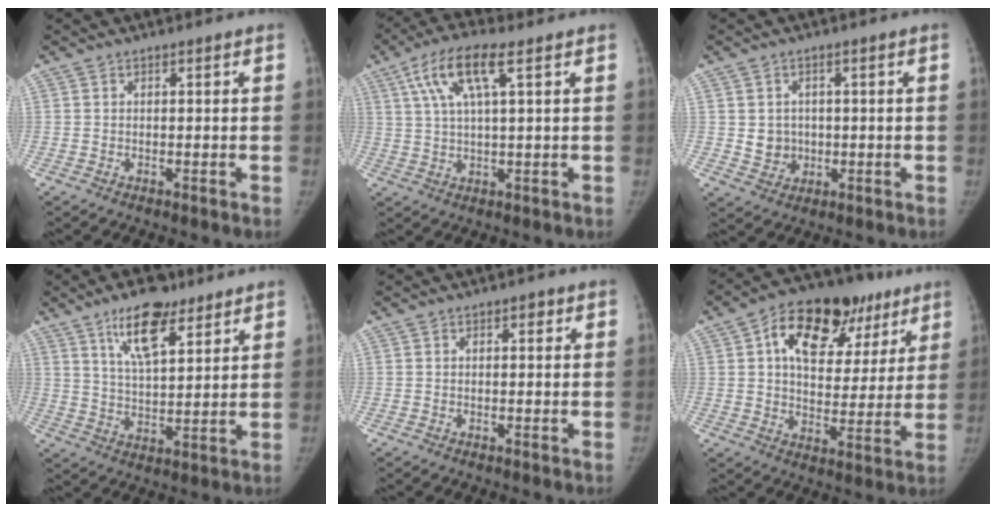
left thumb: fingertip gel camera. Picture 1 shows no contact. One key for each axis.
{"total": 9.9, "fx": 4.1, "fy": 2.3, "fz": 8.6, "tx": -0.186, "ty": 0.010, "tz": 0.077}
{"total": 4.2, "fx": 0.0, "fy": 3.9, "fz": 1.5, "tx": -0.003, "ty": 0.002, "tz": 0.008}
{"total": 11.4, "fx": 7.1, "fy": 4.5, "fz": 7.7, "tx": -0.111, "ty": -0.038, "tz": 0.124}
{"total": 1.0, "fx": 0.3, "fy": 0.6, "fz": 0.7, "tx": -0.001, "ty": 0.002, "tz": 0.001}
{"total": 21.5, "fx": 10.0, "fy": 12.8, "fz": 14.1, "tx": -0.165, "ty": 0.013, "tz": 0.149}